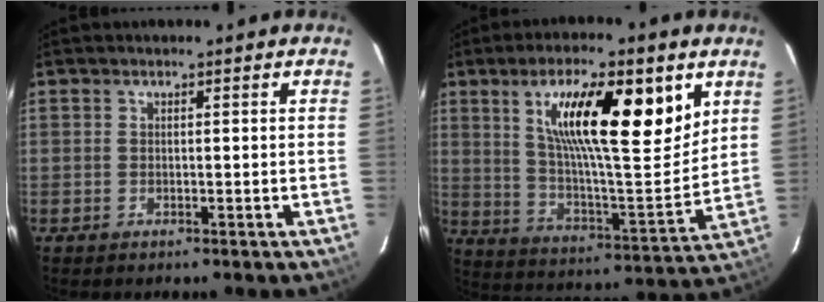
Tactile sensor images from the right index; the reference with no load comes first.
{"total": 21.1, "force": [9.3, 5.4, 18.2], "torque": [-0.291, 0.006, 0.158]}